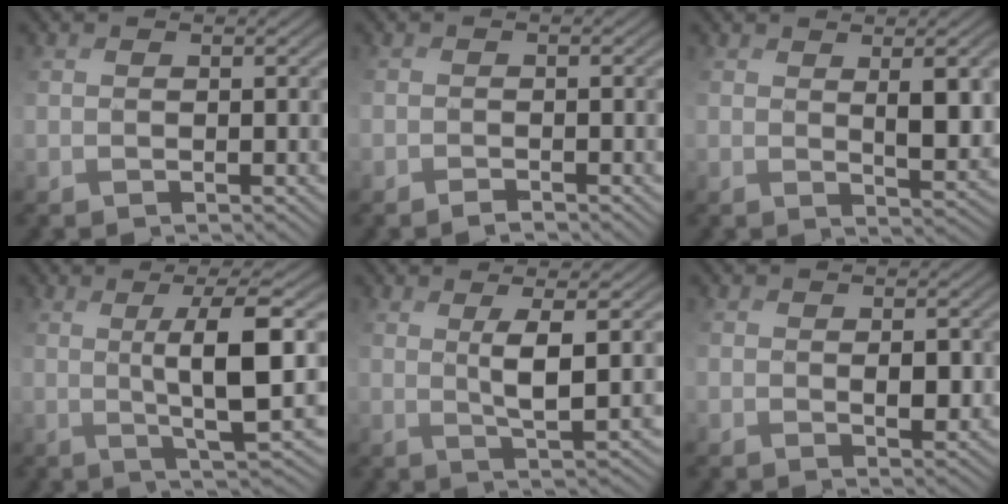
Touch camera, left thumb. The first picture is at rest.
{"total": 1.3, "force": [-1.3, -0.1, 0.4], "torque": [-0.003, 0.002, -0.025]}
{"total": 5.6, "force": [1.9, 2.0, 4.8], "torque": [-0.090, -0.003, 0.045]}
{"total": 7.1, "force": [1.6, 0.4, 7.0], "torque": [-0.112, 0.019, 0.034]}
{"total": 3.8, "force": [1.8, -0.3, 3.4], "torque": [-0.068, 0.013, 0.039]}
{"total": 2.9, "force": [0.5, 1.7, 2.2], "torque": [-0.045, -0.002, 0.015]}